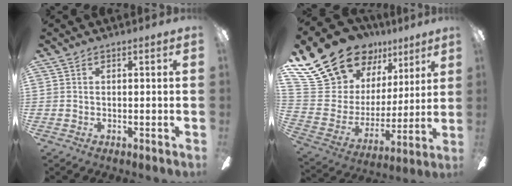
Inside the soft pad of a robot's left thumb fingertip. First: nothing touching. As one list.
[{"total": 24.4, "force": [17.1, 14.6, 9.5], "torque": [-0.189, -0.109, 0.334]}]